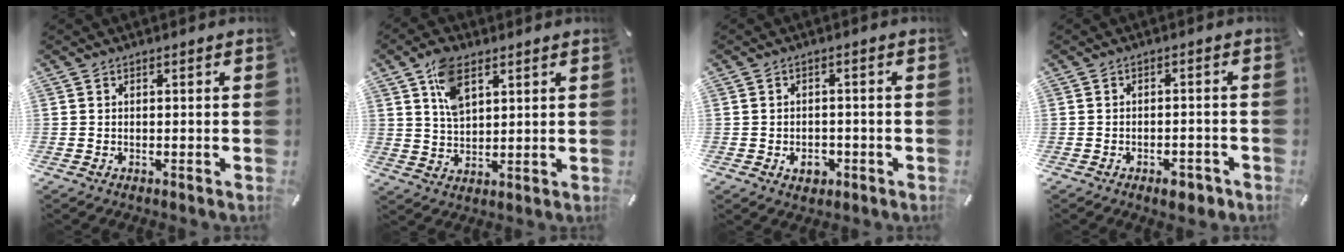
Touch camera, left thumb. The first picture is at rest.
{"total": 8.1, "force": [4.1, 4.5, 5.3], "torque": [-0.098, -0.003, 0.076]}
{"total": 4.0, "force": [-1.5, 3.0, 2.2], "torque": [-0.028, 0.005, -0.026]}
{"total": 4.0, "force": [-2.8, 2.0, 2.2], "torque": [-0.029, 0.016, -0.048]}